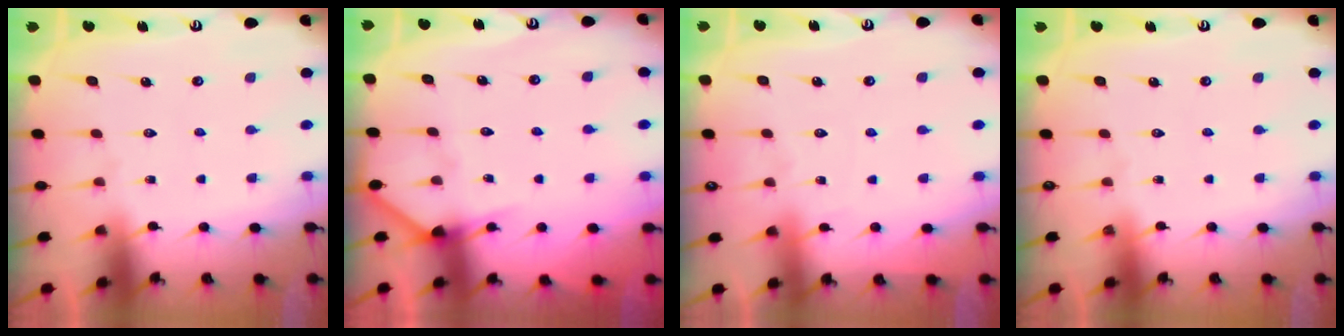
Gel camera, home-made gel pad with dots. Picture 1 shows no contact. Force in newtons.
{"total": 4.8, "press": 4.8, "slide": 0.3}
{"total": 3.0, "press": 2.9, "slide": 0.4}
{"total": 0.0}